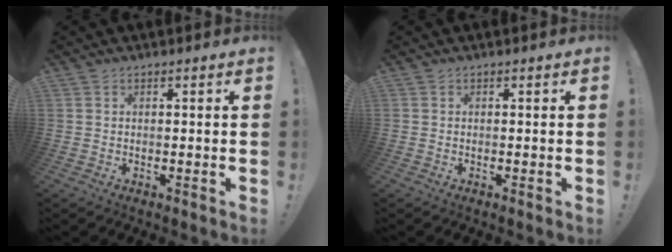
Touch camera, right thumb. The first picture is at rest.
{"total": 0.0}